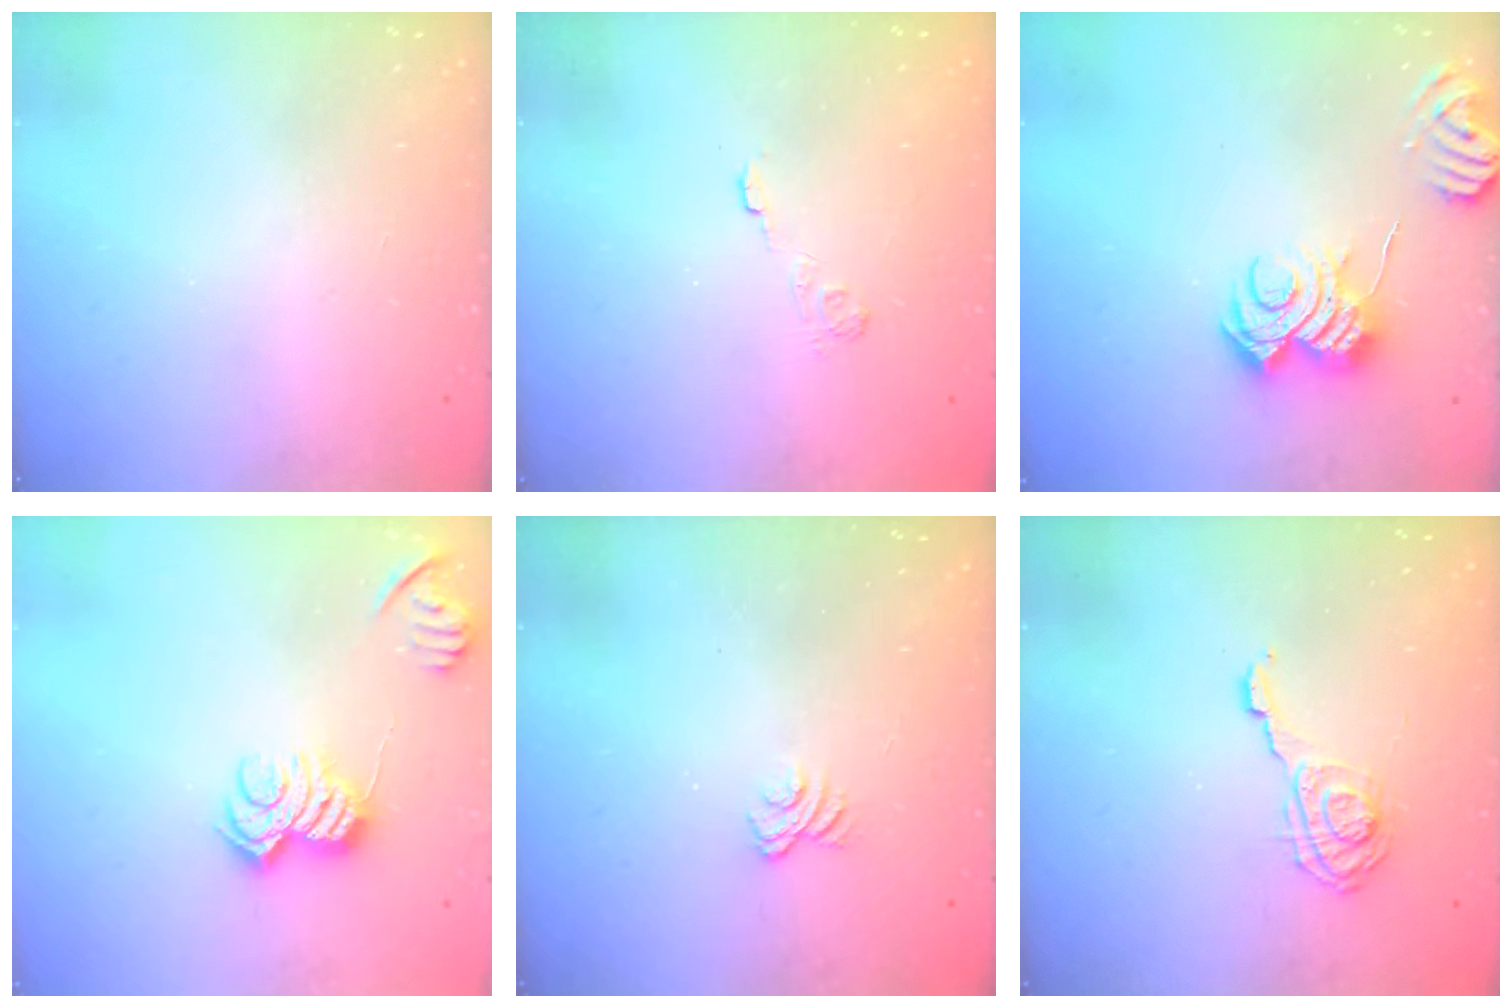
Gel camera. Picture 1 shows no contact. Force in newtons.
{"total": 2.2, "press": 1.7, "slide": 1.4}
{"total": 8.5, "press": 8.5, "slide": 1.0}
{"total": 12.3, "press": 12.3, "slide": 0.7}
{"total": 4.5, "press": 4.2, "slide": 1.4}
{"total": 7.8, "press": 7.8, "slide": 0.2}